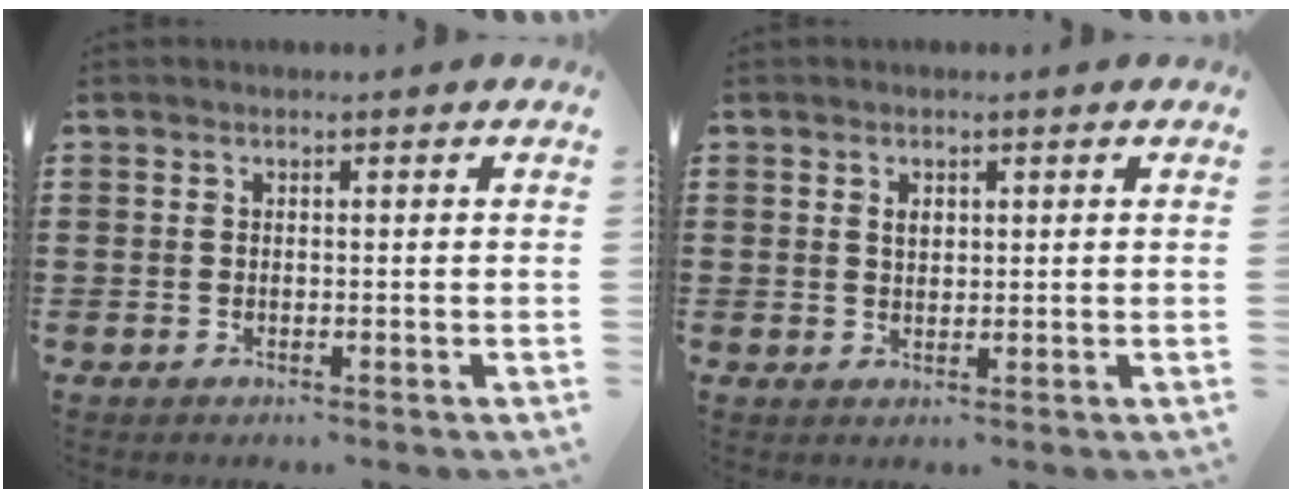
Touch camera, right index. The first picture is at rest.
{"total": 1.5, "force": [0.6, 0.9, 1.0], "torque": [-0.023, 0.005, 0.011]}